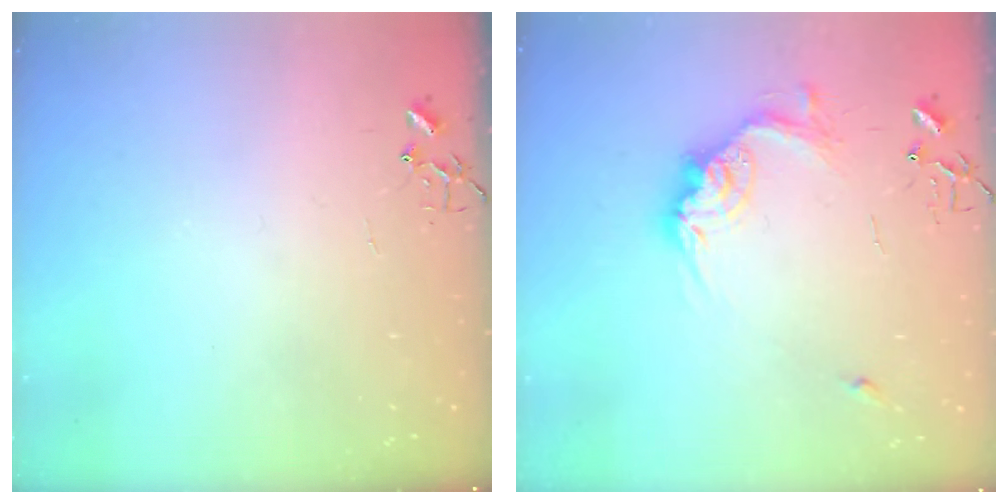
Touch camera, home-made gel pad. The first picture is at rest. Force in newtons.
{"total": 14.6, "press": 14.6, "slide": 0.9}